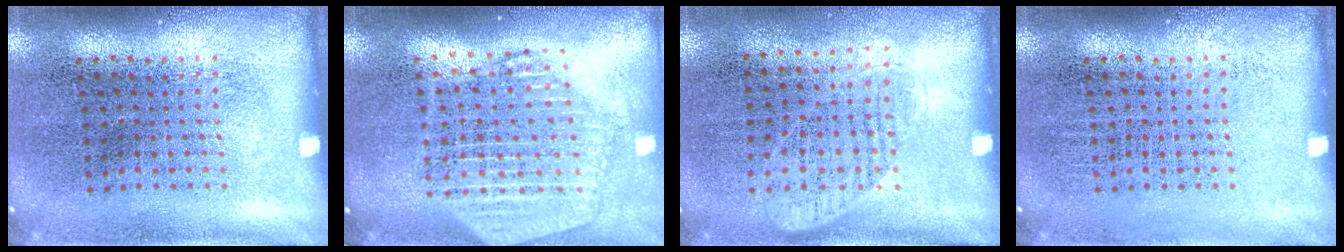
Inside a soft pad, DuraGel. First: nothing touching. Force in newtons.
{"total": 2.3, "press": 2.0, "slide": 1.1}
{"total": 1.1, "press": 0.9, "slide": 0.6}
{"total": 0.0}